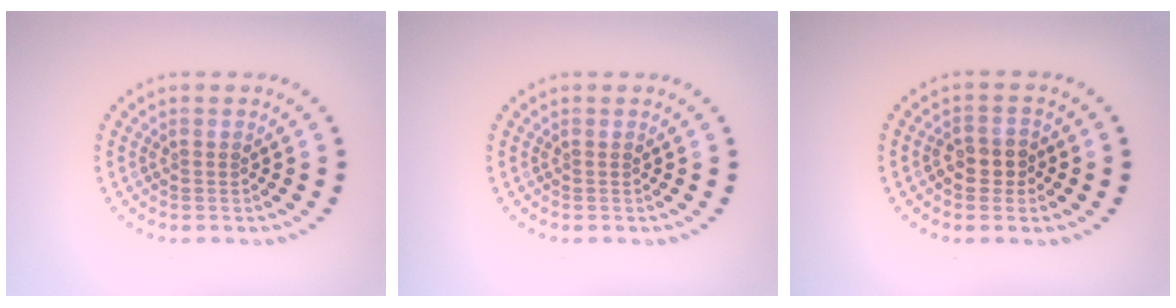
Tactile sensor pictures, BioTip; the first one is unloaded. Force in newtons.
{"total": 0.0}
{"total": 2.5, "press": 2.4, "slide": 0.6}